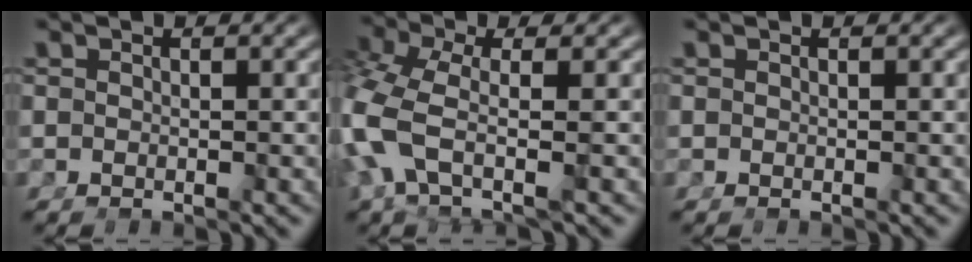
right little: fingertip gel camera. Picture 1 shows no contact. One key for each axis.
{"total": 6.7, "fx": -1.1, "fy": 4.4, "fz": 5.0, "tx": -0.149, "ty": -0.034, "tz": -0.011}
{"total": 0.0}